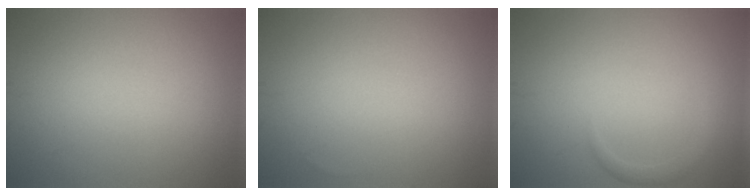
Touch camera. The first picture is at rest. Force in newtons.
{"total": 0.0}
{"total": 1.2, "press": 1.2, "slide": 0.1}